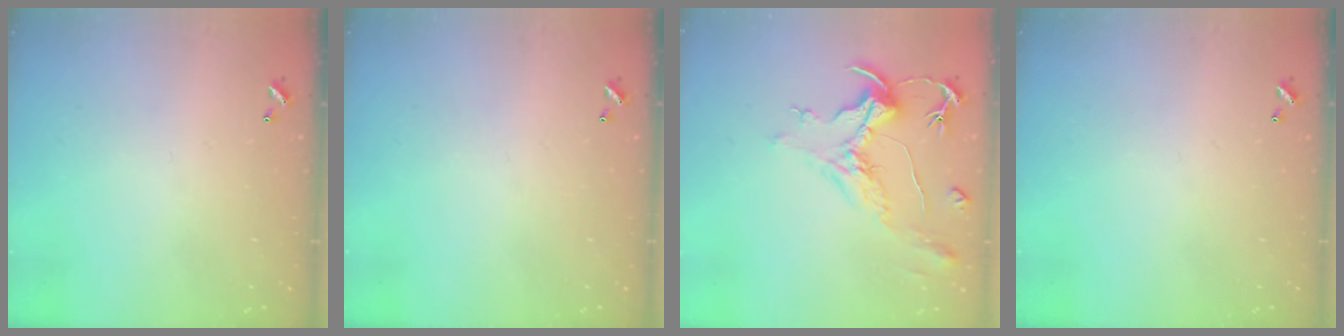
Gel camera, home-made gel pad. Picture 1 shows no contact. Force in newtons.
{"total": 0.0}
{"total": 2.2, "press": 1.7, "slide": 1.4}
{"total": 0.0}